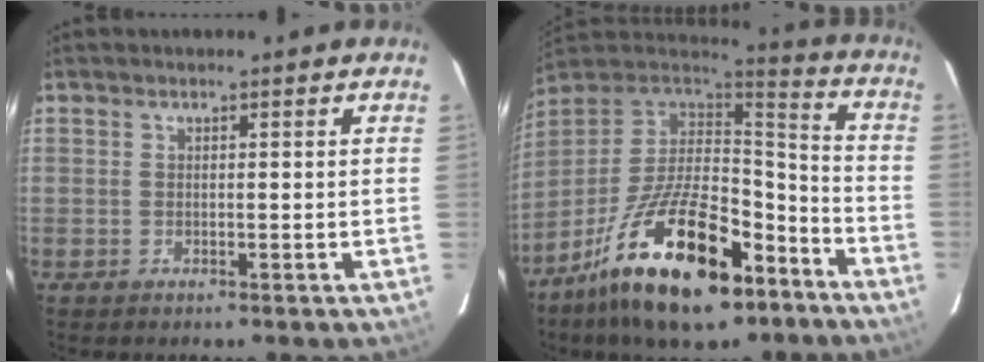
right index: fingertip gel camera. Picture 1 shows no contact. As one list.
[{"total": 24.7, "force": [-14.0, 10.6, 17.5], "torque": [-0.328, -0.016, -0.223]}]